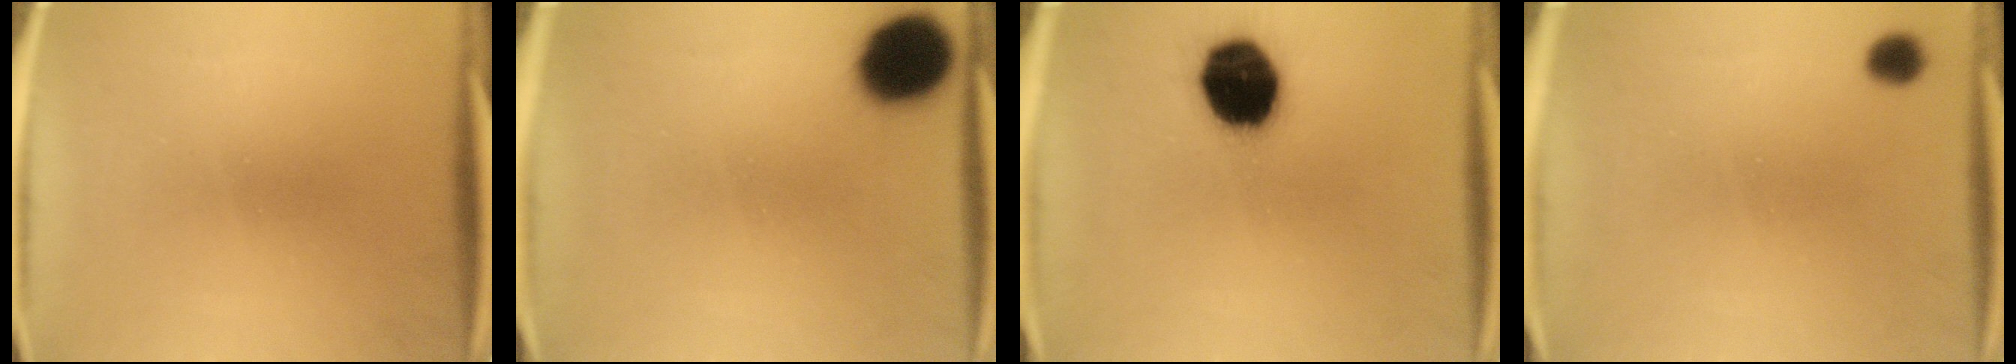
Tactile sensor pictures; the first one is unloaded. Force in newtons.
{"total": 13.7}
{"total": 16.8}
{"total": 2.2}